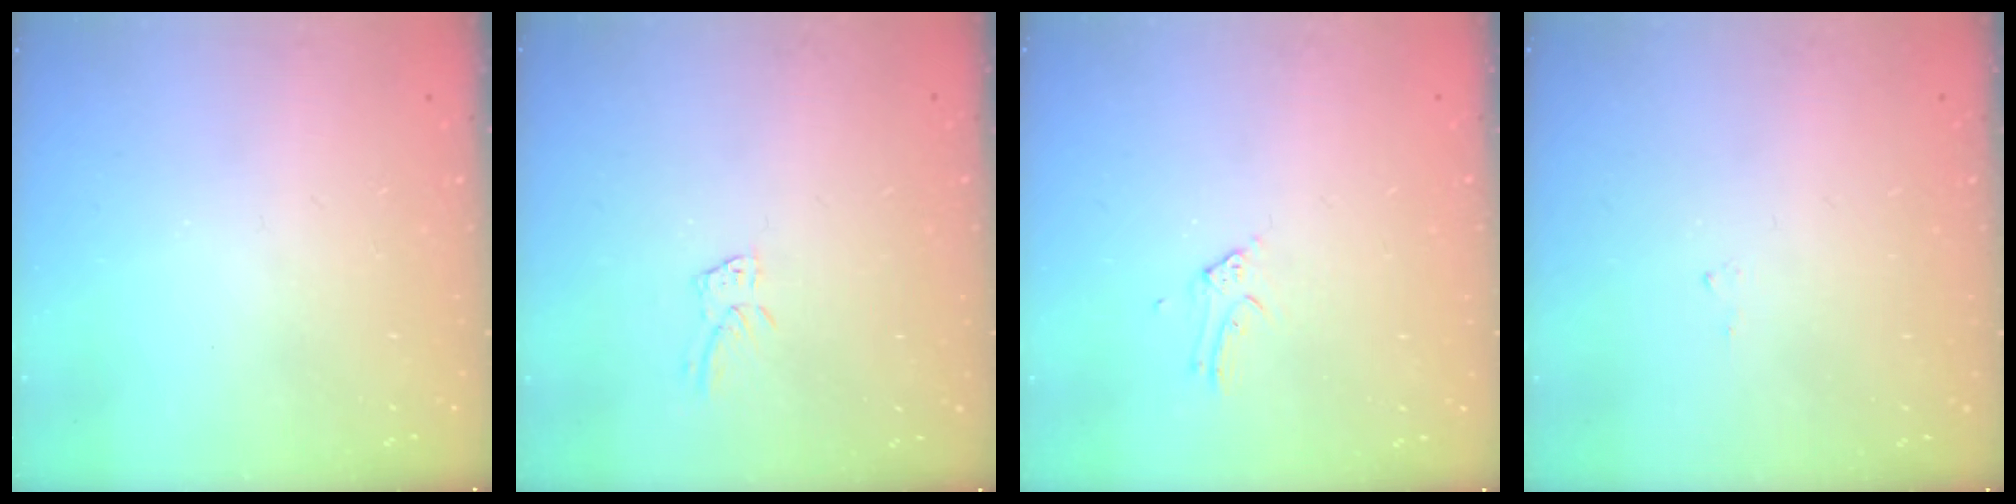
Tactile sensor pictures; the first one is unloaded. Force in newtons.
{"total": 6.5, "press": 6.5, "slide": 0.5}
{"total": 2.9, "press": 2.9, "slide": 0.3}
{"total": 3.0, "press": 3.0, "slide": 0.1}